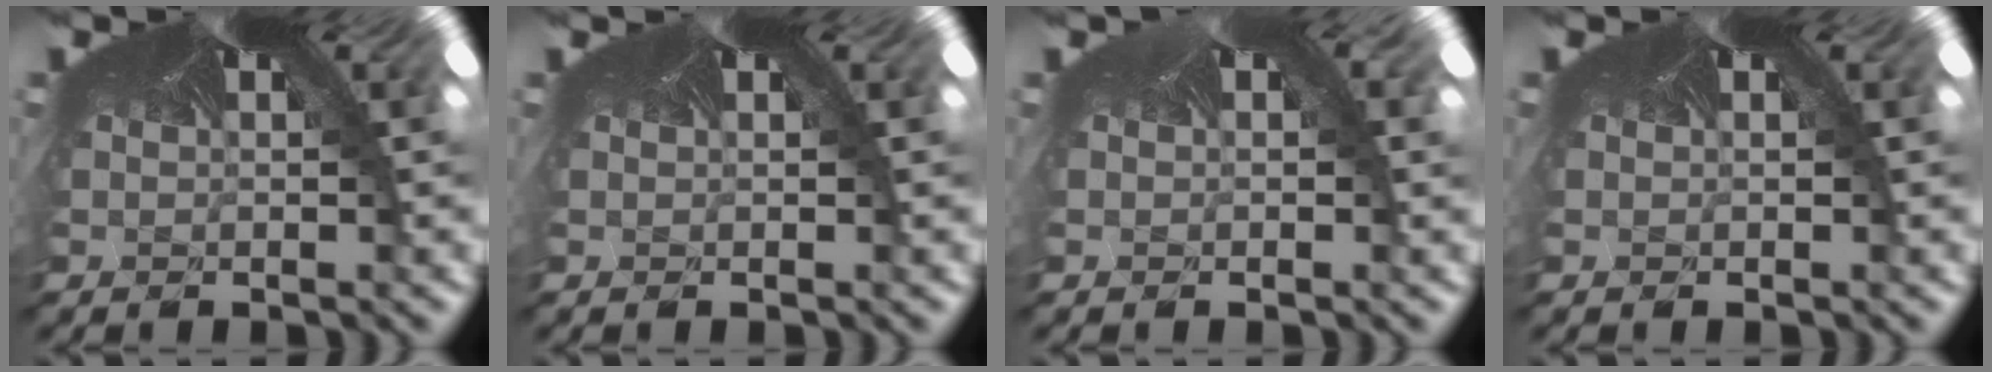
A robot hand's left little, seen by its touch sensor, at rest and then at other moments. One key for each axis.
{"total": 0.5, "fx": 0.0, "fy": -0.2, "fz": -0.5, "tx": 0.007, "ty": -0.001, "tz": -0.003}
{"total": 0.6, "fx": -0.1, "fy": 0.5, "fz": 0.2, "tx": -0.010, "ty": 0.006, "tz": 0.000}
{"total": 0.0}